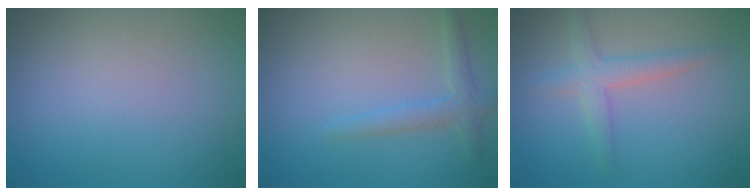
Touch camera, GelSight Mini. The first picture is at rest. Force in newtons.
{"total": 2.0, "press": 2.0, "slide": 0.1}
{"total": 2.4, "press": 2.4, "slide": 0.1}